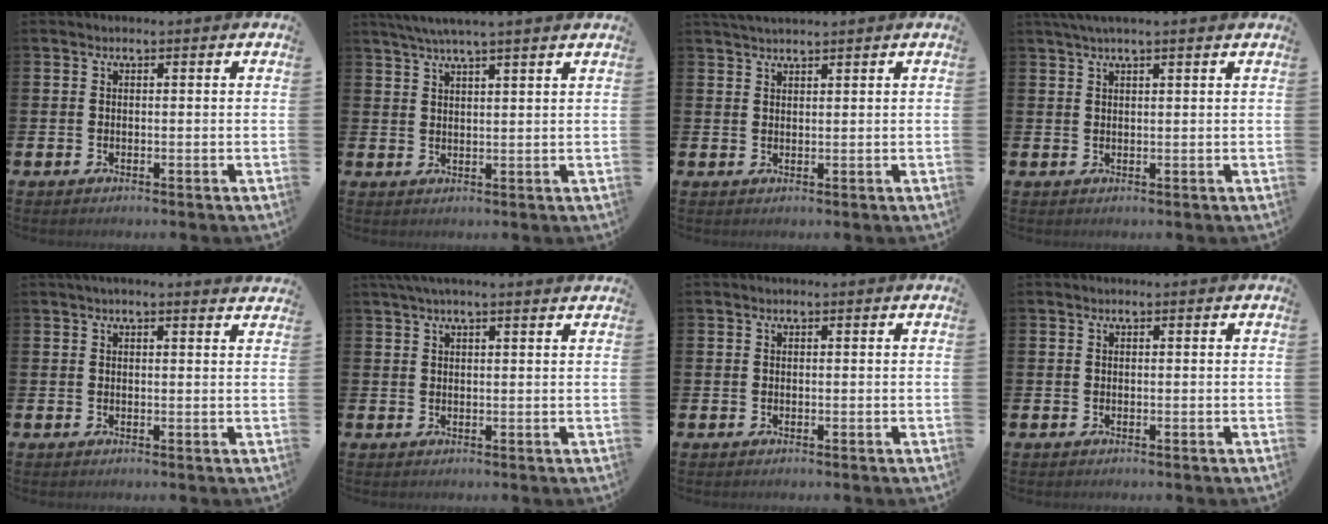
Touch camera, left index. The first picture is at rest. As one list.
[{"total": 4.0, "force": [3.5, -0.5, 1.7], "torque": [-0.046, -0.005, 0.065]}, {"total": 1.8, "force": [1.8, 0.0, 0.3], "torque": [-0.005, -0.005, 0.032]}, {"total": 2.1, "force": [1.7, -0.1, 1.3], "torque": [-0.023, 0.002, 0.029]}, {"total": 1.5, "force": [1.4, -0.1, 0.5], "torque": [-0.006, -0.006, 0.024]}, {"total": 2.5, "force": [2.1, -0.1, 1.4], "torque": [-0.026, -0.001, 0.036]}, {"total": 0.0}, {"total": 0.0}]